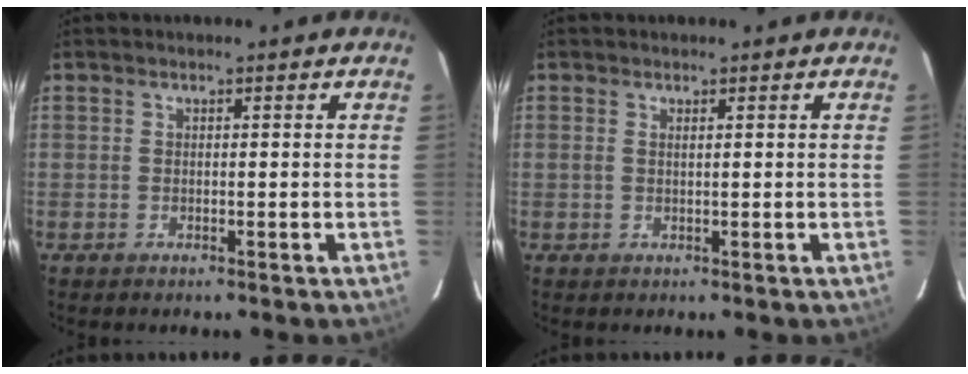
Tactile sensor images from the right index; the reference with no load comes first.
{"total": 0.5, "force": [0.3, 0.0, 0.4], "torque": [-0.010, 0.001, 0.005]}